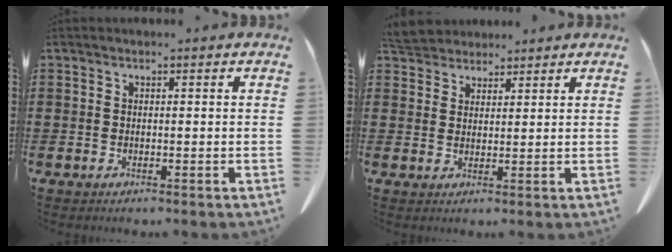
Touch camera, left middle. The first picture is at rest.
{"total": 4.3, "force": [4.1, 1.2, 0.7], "torque": [-0.028, -0.005, 0.078]}